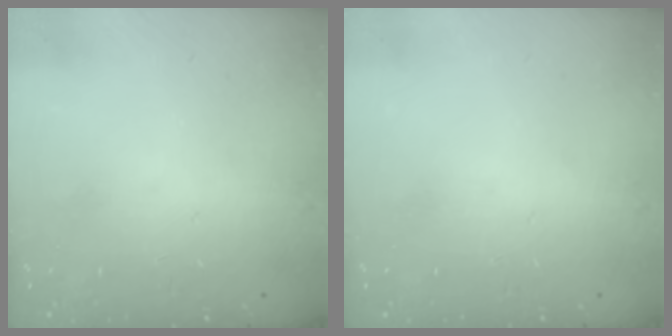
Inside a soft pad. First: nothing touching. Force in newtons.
{"total": 0.0}